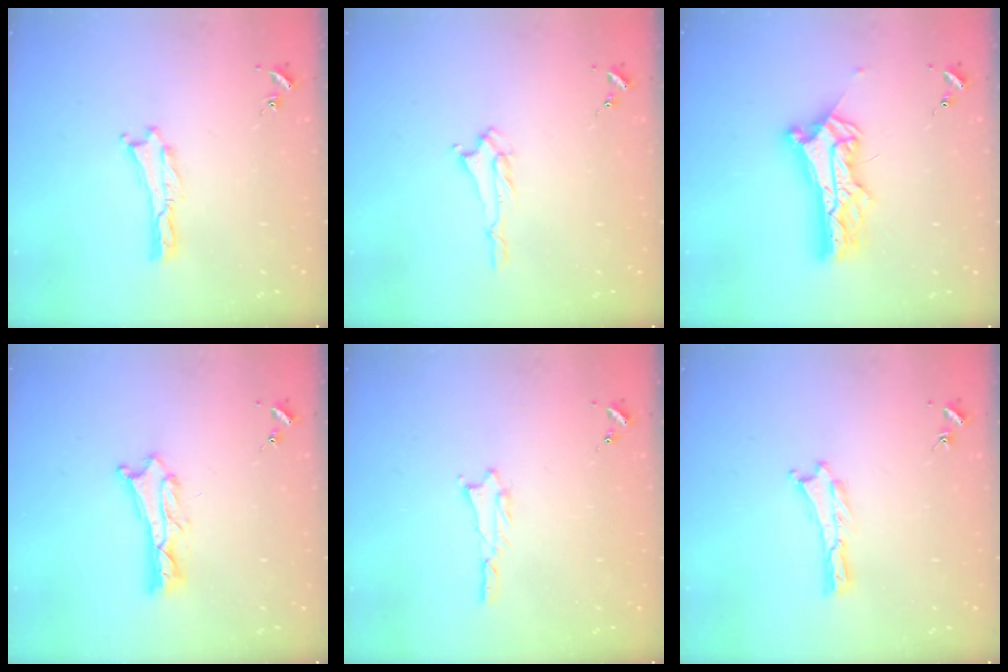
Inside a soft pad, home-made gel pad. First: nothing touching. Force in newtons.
{"total": 1.4, "press": 1.3, "slide": 0.2}
{"total": 10.5, "press": 10.5, "slide": 0.8}
{"total": 1.8, "press": 1.8, "slide": 0.2}
{"total": 0.9, "press": 0.9, "slide": 0.2}
{"total": 0.0}